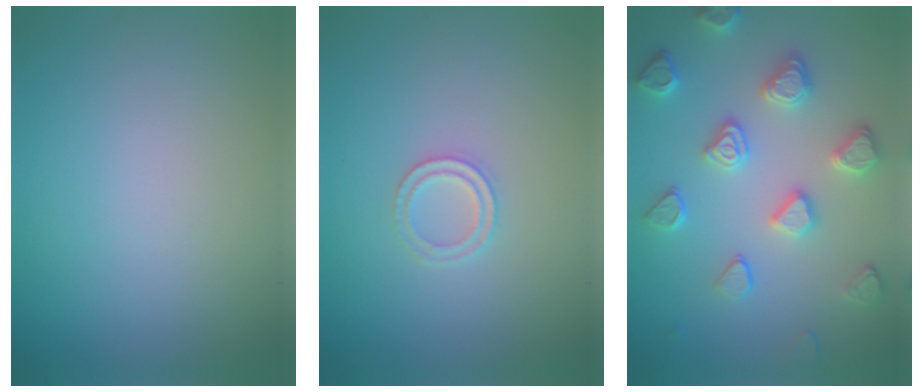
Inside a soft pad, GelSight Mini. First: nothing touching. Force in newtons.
{"total": 1.7, "press": 1.6, "slide": 0.4}
{"total": 4.6, "press": 4.1, "slide": 2.1}